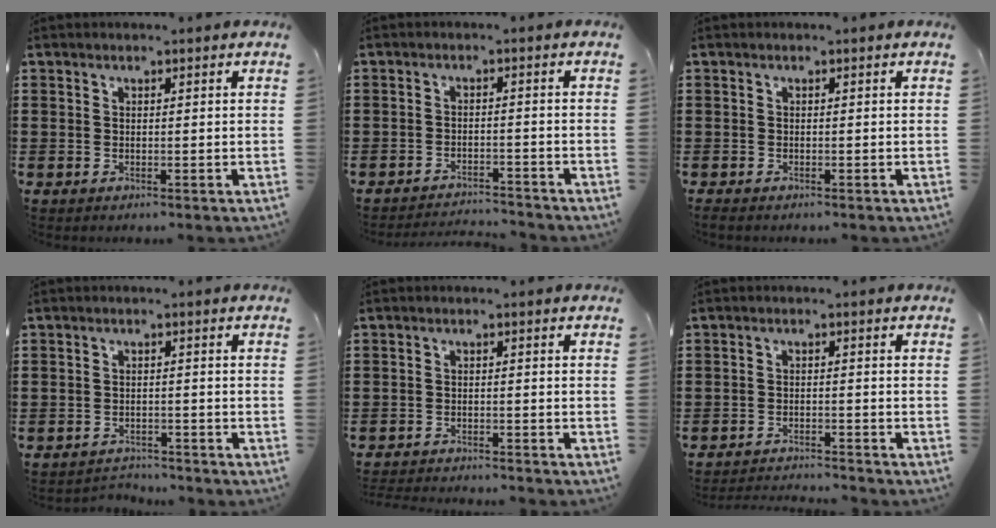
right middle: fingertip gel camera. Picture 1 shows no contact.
{"total": 2.7, "force": [-2.7, 0.1, 0.1], "torque": [-0.008, 0.001, -0.058]}
{"total": 0.5, "force": [-0.5, 0.1, 0.1], "torque": [-0.002, -0.002, -0.011]}
{"total": 2.3, "force": [-2.2, 0.4, -0.3], "torque": [-0.003, 0.001, -0.051]}
{"total": 2.1, "force": [-2.1, 0.0, 0.1], "torque": [-0.004, 0.001, -0.044]}
{"total": 2.4, "force": [-2.4, 0.0, 0.1], "torque": [-0.007, 0.001, -0.052]}